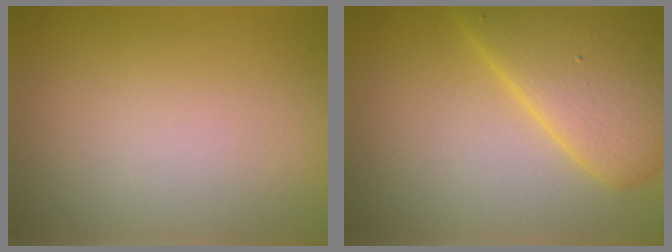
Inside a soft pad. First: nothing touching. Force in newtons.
{"total": 7.3, "press": 7.3, "slide": 0.3}